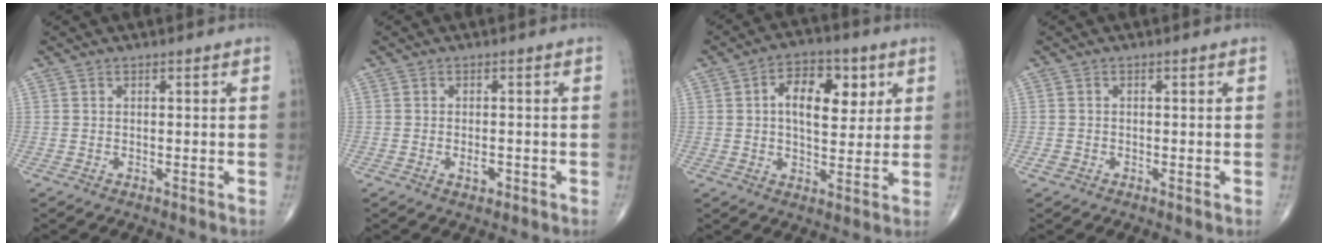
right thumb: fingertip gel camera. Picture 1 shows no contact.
{"total": 1.8, "force": [-0.7, 0.9, 1.4], "torque": [-0.023, 0.000, -0.009]}
{"total": 11.1, "force": [3.0, 6.4, 8.6], "torque": [-0.101, -0.004, 0.043]}
{"total": 1.0, "force": [-0.4, 0.8, 0.5], "torque": [-0.010, 0.001, -0.008]}